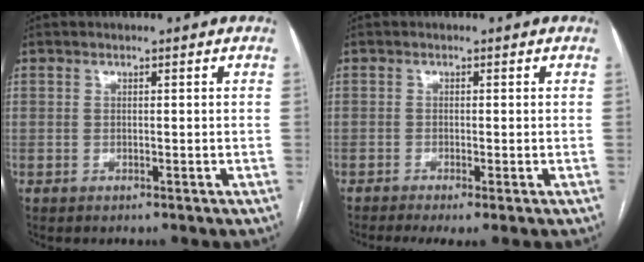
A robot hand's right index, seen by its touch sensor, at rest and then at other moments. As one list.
[{"total": 3.7, "force": [-2.5, 0.4, 2.7], "torque": [-0.046, -0.012, -0.042]}]